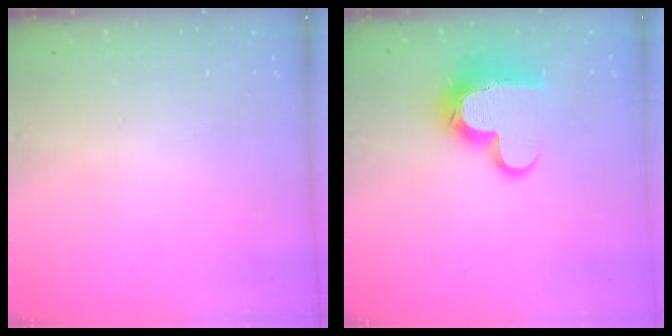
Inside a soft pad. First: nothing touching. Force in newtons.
{"total": 14.5, "press": 14.5, "slide": 1.3}